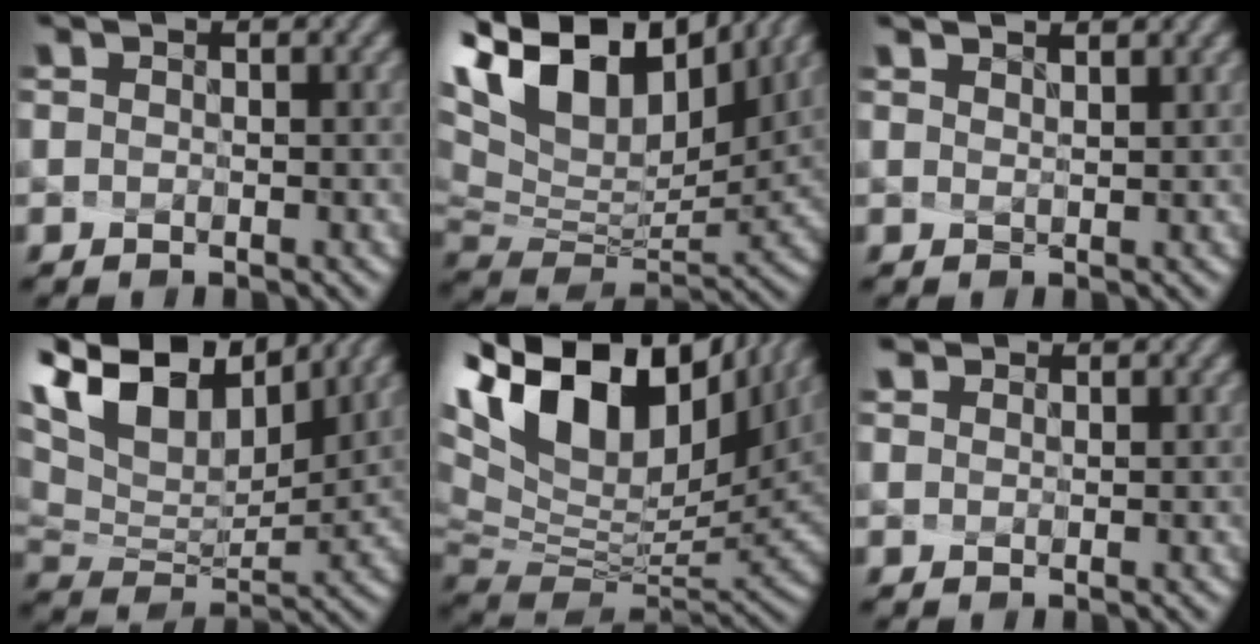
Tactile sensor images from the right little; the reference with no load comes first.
{"total": 13.4, "force": [7.6, 7.4, 8.3], "torque": [-0.183, 0.028, 0.148]}
{"total": 1.1, "force": [1.0, -0.3, 0.2], "torque": [-0.014, -0.006, 0.039]}
{"total": 10.4, "force": [6.3, 5.1, 6.5], "torque": [-0.143, 0.020, 0.121]}
{"total": 16.4, "force": [7.6, 9.0, 11.4], "torque": [-0.249, 0.024, 0.155]}
{"total": 0.6, "force": [0.6, 0.2, -0.1], "torque": [-0.009, 0.001, 0.019]}